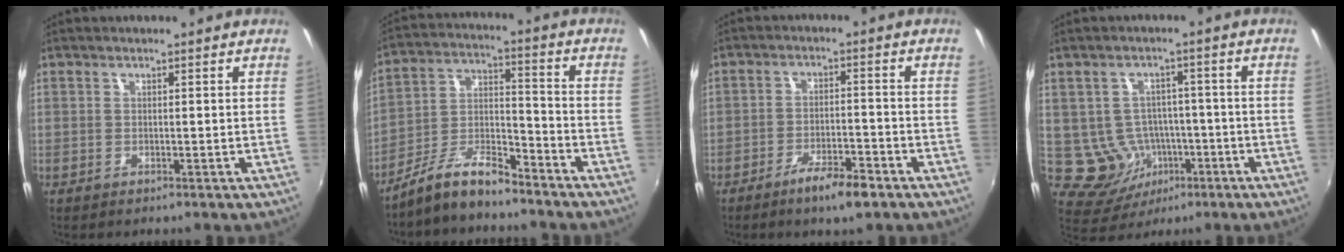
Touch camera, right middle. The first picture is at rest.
{"total": 9.7, "force": [-8.2, 2.2, 4.8], "torque": [-0.107, 0.021, -0.157]}
{"total": 6.7, "force": [-4.8, 1.4, 4.5], "torque": [-0.094, -0.005, -0.078]}
{"total": 8.8, "force": [-2.3, 7.9, 3.1], "torque": [-0.072, 0.009, -0.010]}